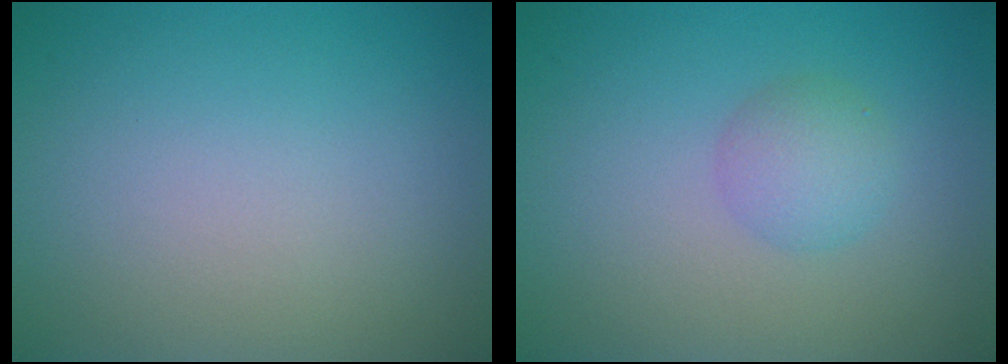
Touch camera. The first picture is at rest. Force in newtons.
{"total": 2.2, "press": 2.2, "slide": 0.1}